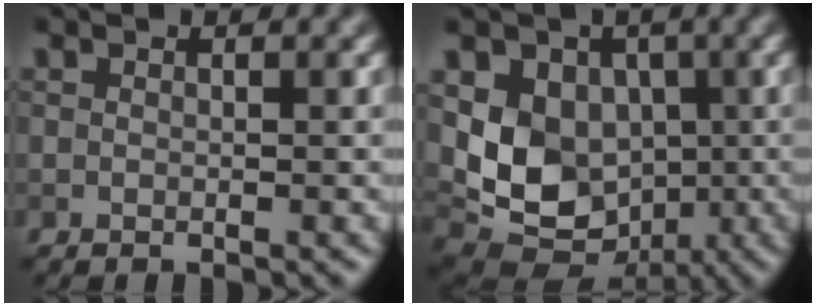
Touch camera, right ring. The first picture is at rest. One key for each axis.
{"total": 9.4, "fx": 0.1, "fy": 7.4, "fz": 5.8, "tx": -0.099, "ty": -0.015, "tz": 0.003}